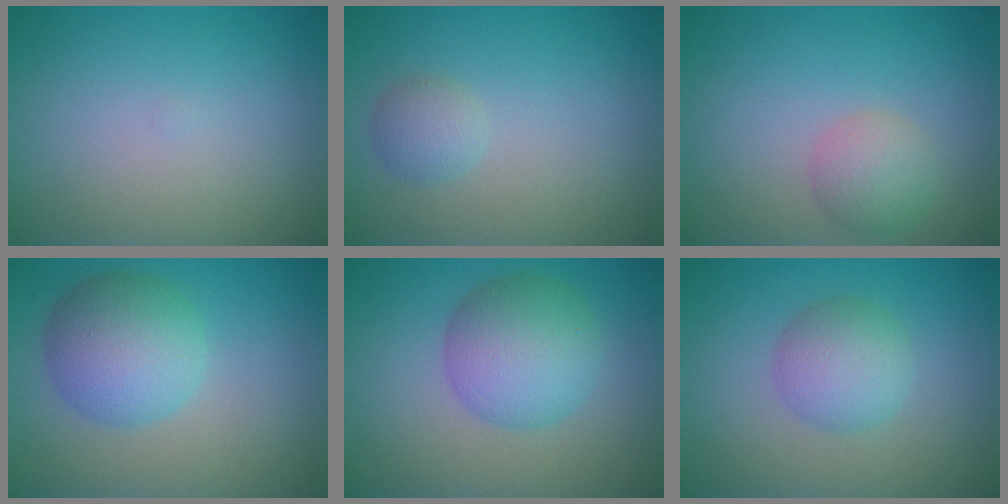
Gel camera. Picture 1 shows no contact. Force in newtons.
{"total": 1.7, "press": 1.7, "slide": 0.0}
{"total": 2.7, "press": 2.7, "slide": 0.2}
{"total": 6.0, "press": 6.0, "slide": 0.1}
{"total": 6.1, "press": 6.1, "slide": 0.2}
{"total": 3.7, "press": 3.7, "slide": 0.0}